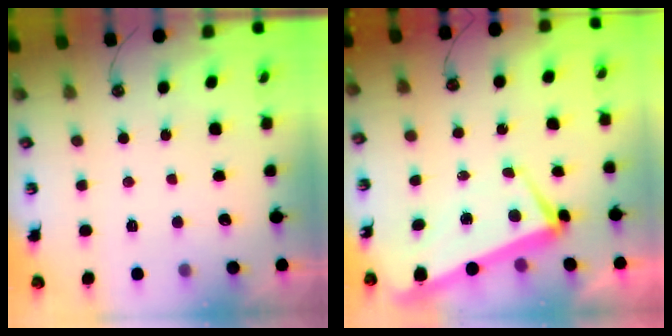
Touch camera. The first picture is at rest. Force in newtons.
{"total": 2.1, "press": 1.8, "slide": 1.1}